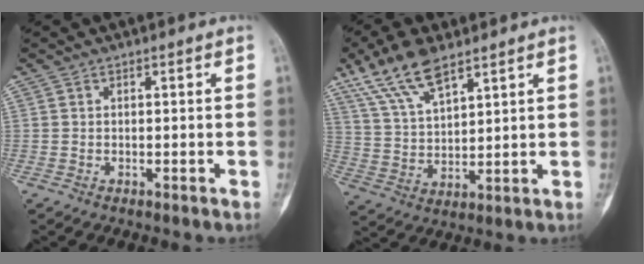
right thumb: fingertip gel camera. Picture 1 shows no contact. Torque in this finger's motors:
{"motor_torque": [-0.28, 0.38, 0.68, 0.53, 0.13]}